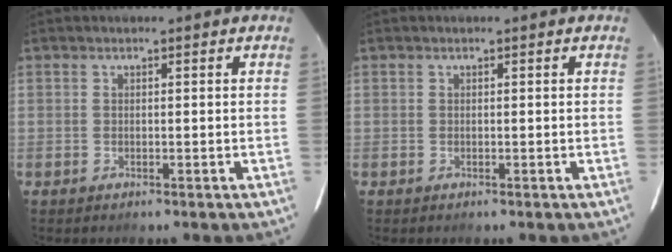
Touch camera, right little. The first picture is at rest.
{"total": 0.0}